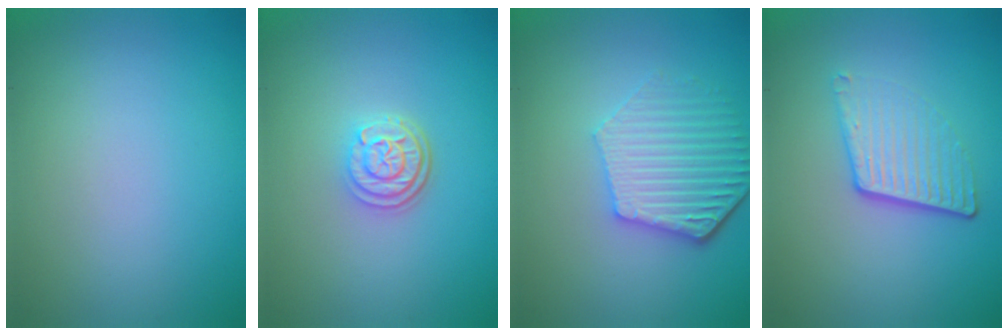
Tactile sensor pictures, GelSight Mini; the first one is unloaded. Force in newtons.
{"total": 2.9, "press": 2.4, "slide": 1.7}
{"total": 5.3, "press": 4.2, "slide": 3.2}
{"total": 3.8, "press": 2.5, "slide": 2.9}